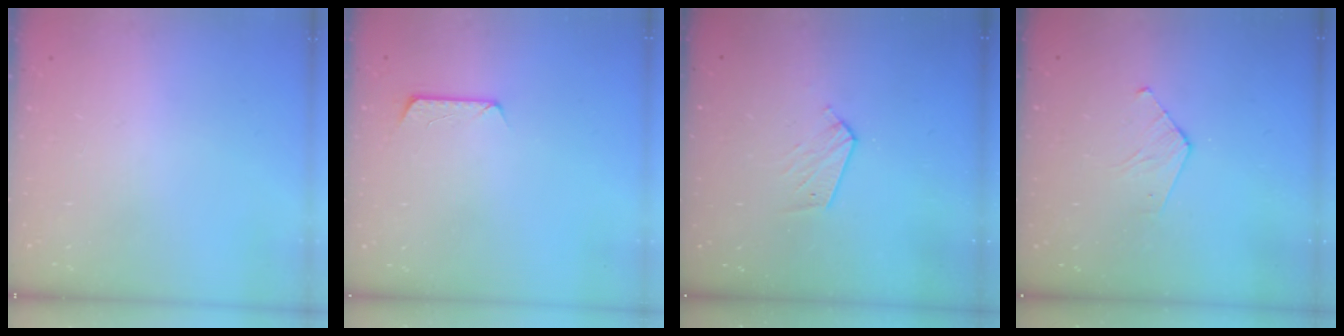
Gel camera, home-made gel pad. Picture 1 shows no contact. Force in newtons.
{"total": 7.4, "press": 7.3, "slide": 0.6}
{"total": 5.4, "press": 5.3, "slide": 0.5}
{"total": 4.9, "press": 4.9, "slide": 0.4}